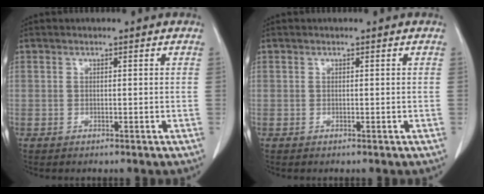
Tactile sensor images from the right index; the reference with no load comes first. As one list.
[{"total": 0.0}]